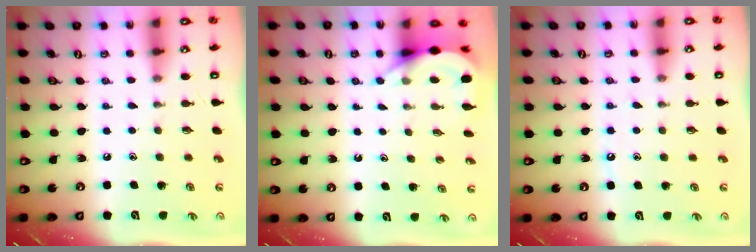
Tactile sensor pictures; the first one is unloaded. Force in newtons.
{"total": 6.5, "press": 6.5, "slide": 0.3}
{"total": 6.1, "press": 6.1, "slide": 0.5}